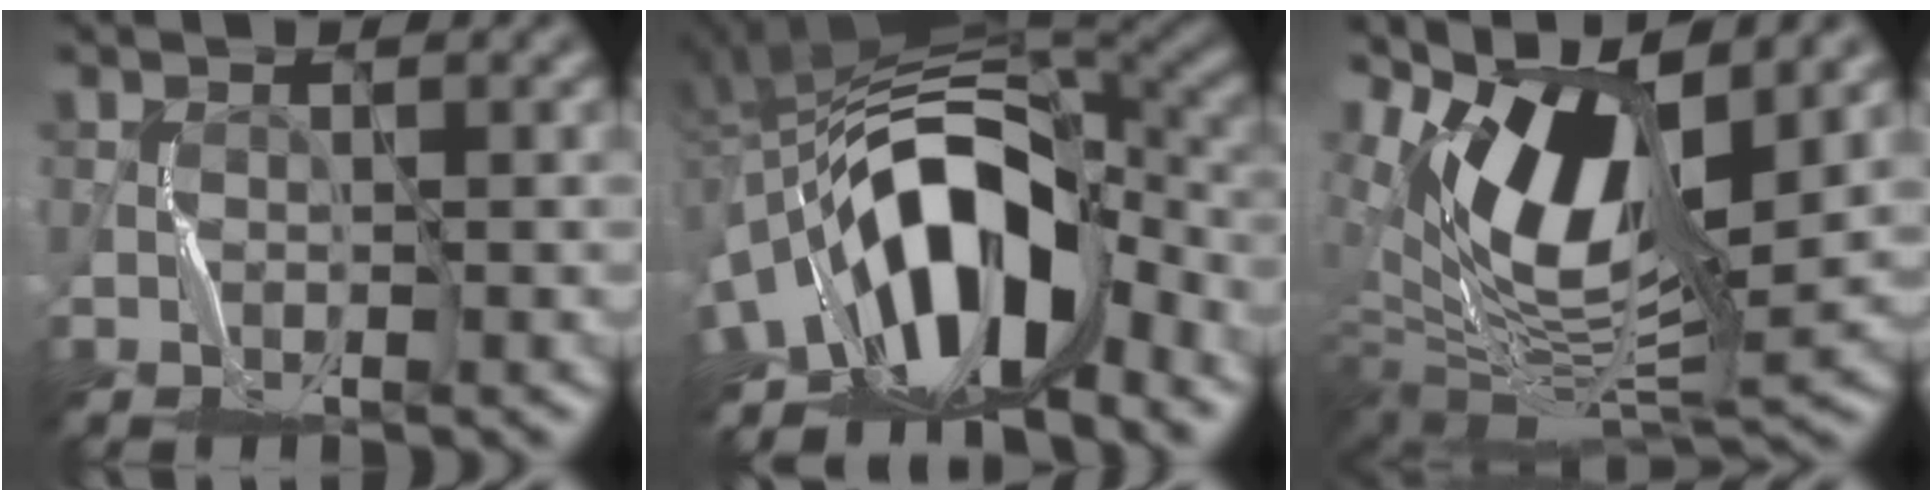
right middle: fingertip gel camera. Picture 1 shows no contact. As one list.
[{"total": 12.3, "force": [-5.5, 5.6, 9.5], "torque": [-0.140, 0.009, -0.096]}, {"total": 12.9, "force": [6.0, 4.8, 10.3], "torque": [-0.193, 0.011, 0.112]}]